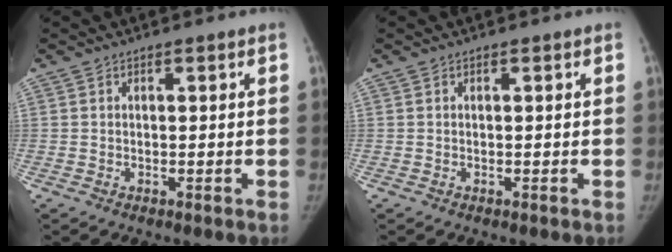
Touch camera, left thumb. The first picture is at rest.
{"total": 0.0}